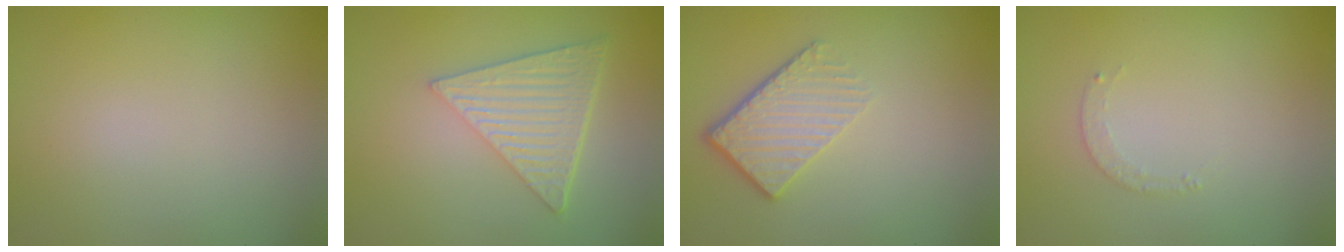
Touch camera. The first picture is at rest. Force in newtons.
{"total": 6.4, "press": 4.3, "slide": 4.7}
{"total": 4.2, "press": 2.8, "slide": 3.1}
{"total": 0.6, "press": 0.5, "slide": 0.3}